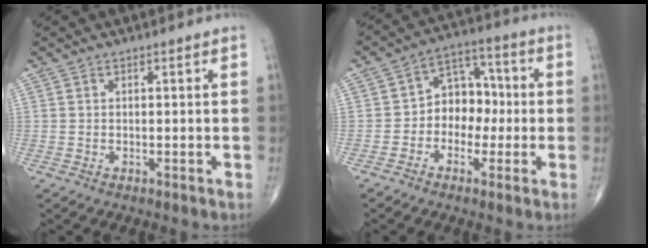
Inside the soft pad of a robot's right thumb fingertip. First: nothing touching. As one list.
[{"total": 8.8, "force": [-1.2, 6.8, 5.5], "torque": [-0.042, 0.039, -0.034]}]